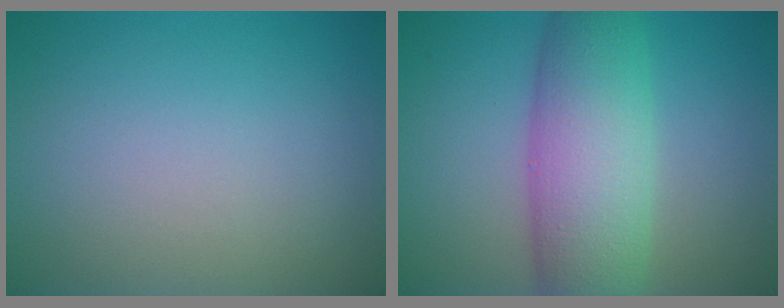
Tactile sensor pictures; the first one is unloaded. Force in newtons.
{"total": 8.5, "press": 8.5, "slide": 0.1}